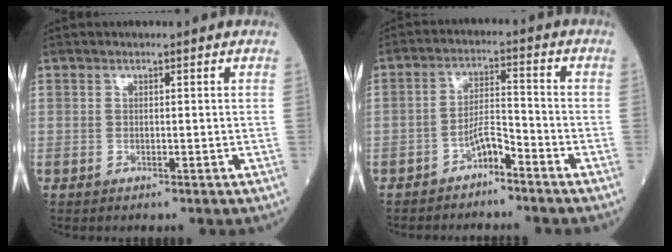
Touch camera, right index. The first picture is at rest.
{"total": 4.1, "force": [-3.1, 0.9, 2.5], "torque": [-0.045, 0.008, -0.057]}